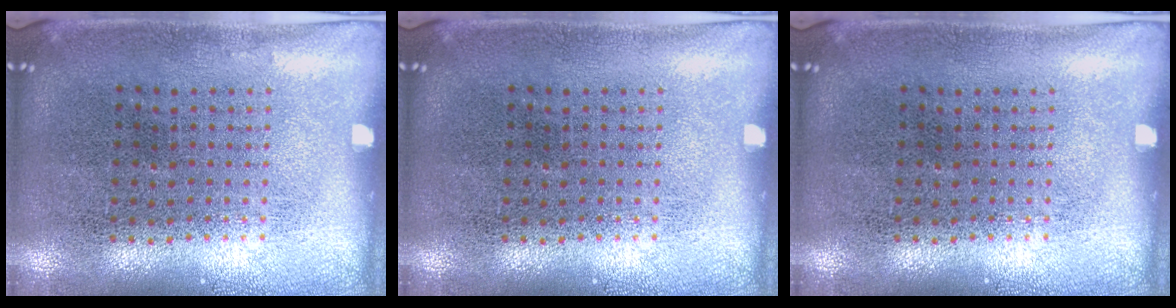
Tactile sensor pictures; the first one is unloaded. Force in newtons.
{"total": 0.0}
{"total": 0.0}